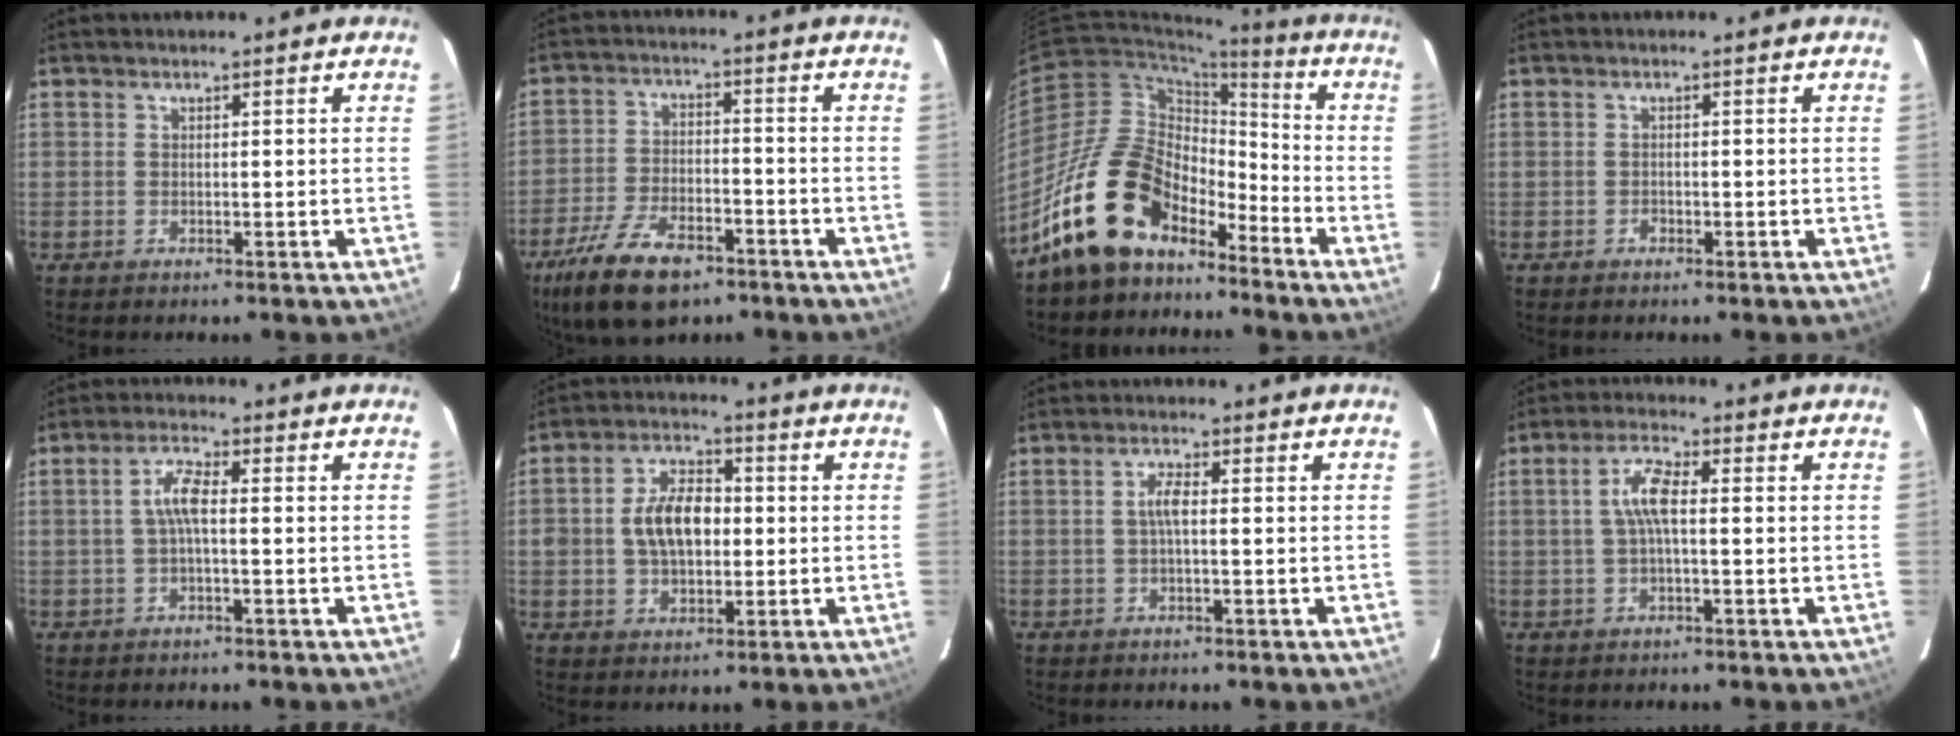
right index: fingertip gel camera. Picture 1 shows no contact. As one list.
[{"total": 14.3, "force": [-9.3, 6.5, 8.7], "torque": [-0.199, -0.020, -0.164]}, {"total": 17.2, "force": [-12.3, 8.9, 8.2], "torque": [-0.156, 0.017, -0.214]}, {"total": 0.8, "force": [-0.6, 0.5, 0.0], "torque": [0.001, 0.002, -0.010]}, {"total": 4.1, "force": [-0.2, 1.0, 4.0], "torque": [-0.081, 0.010, -0.003]}, {"total": 9.6, "force": [0.1, 5.9, 7.5], "torque": [-0.140, 0.021, 0.006]}, {"total": 2.6, "force": [-0.1, 0.5, 2.5], "torque": [-0.052, 0.005, -0.001]}, {"total": 5.3, "force": [0.2, 1.5, 5.1], "torque": [-0.102, 0.012, 0.004]}]